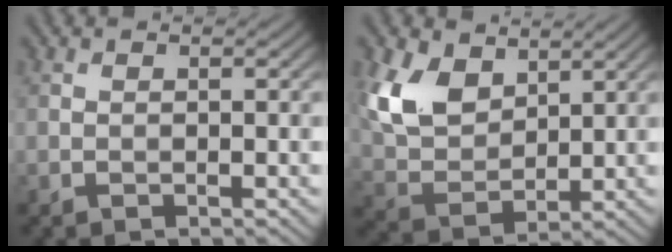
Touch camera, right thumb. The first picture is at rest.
{"total": 8.6, "force": [4.5, 5.2, 5.1], "torque": [-0.133, -0.001, 0.090]}